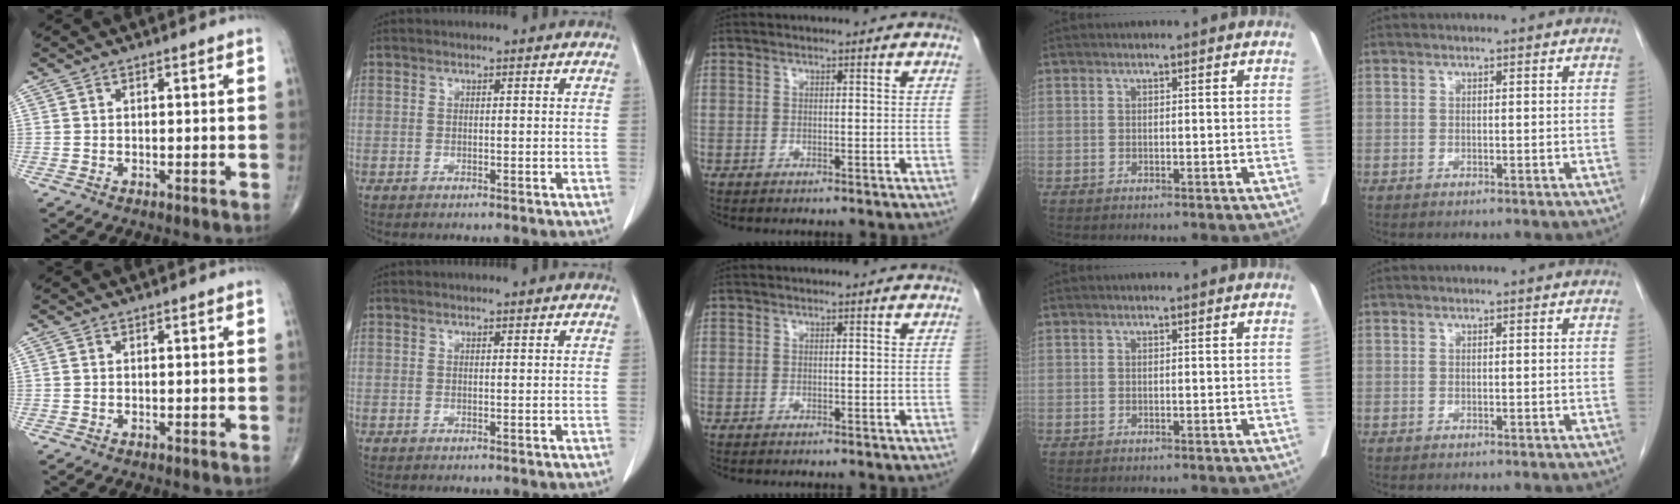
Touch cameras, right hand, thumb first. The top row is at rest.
{}